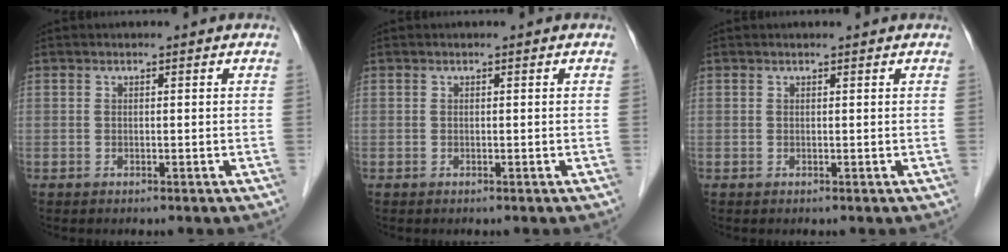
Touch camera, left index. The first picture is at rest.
{"total": 0.0}
{"total": 1.1, "force": [1.0, 0.0, 0.5], "torque": [-0.008, 0.010, 0.015]}